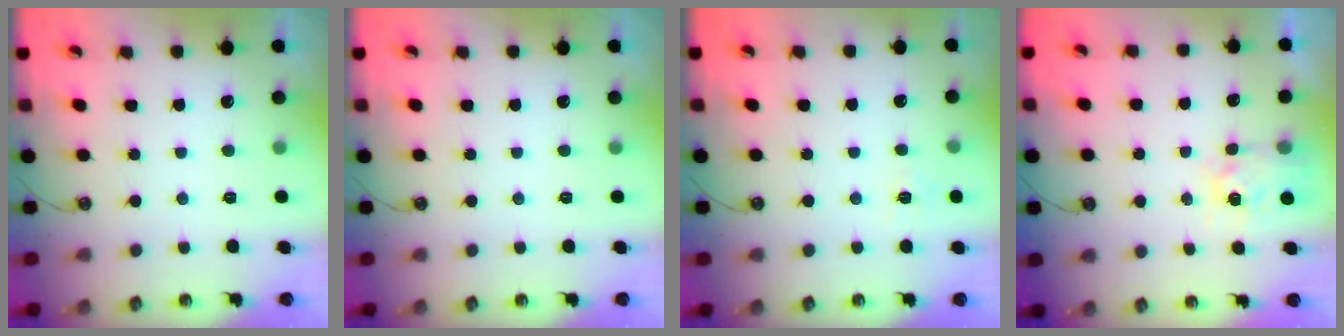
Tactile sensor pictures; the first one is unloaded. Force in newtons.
{"total": 0.0}
{"total": 6.0, "press": 6.0, "slide": 0.6}
{"total": 5.0, "press": 5.0, "slide": 0.5}